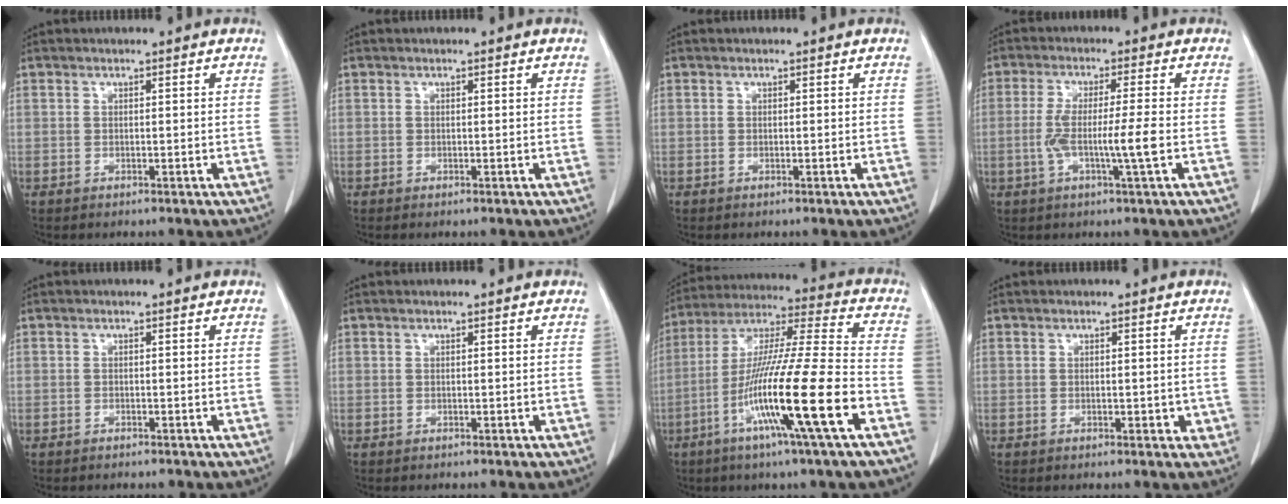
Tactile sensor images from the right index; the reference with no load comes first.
{"total": 0.0}
{"total": 0.0}
{"total": 7.0, "force": [-1.5, -0.5, 6.8], "torque": [-0.131, -0.005, -0.028]}
{"total": 0.8, "force": [-0.8, 0.2, 0.1], "torque": [-0.004, -0.001, -0.012]}
{"total": 0.0}
{"total": 19.4, "force": [-7.5, -0.7, 17.9], "torque": [-0.347, -0.026, -0.141]}
{"total": 1.9, "force": [-0.3, 1.1, 1.5], "torque": [-0.014, 0.001, 0.001]}